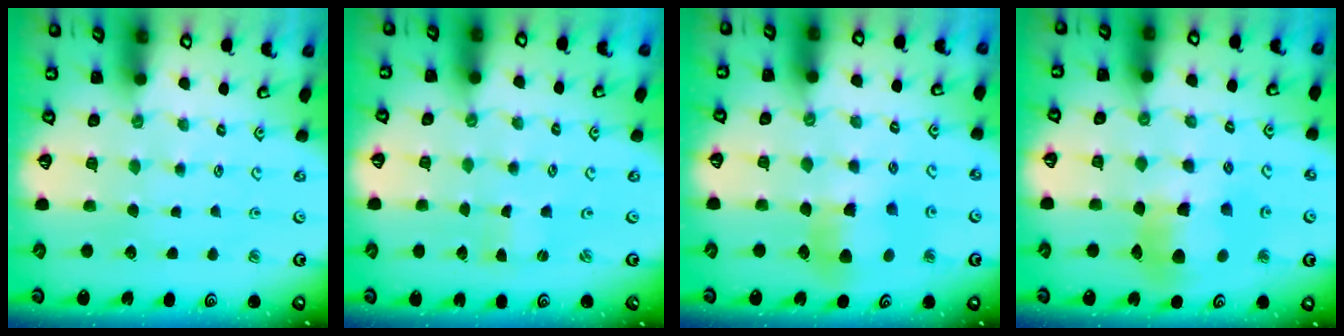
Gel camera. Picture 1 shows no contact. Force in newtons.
{"total": 0.0}
{"total": 7.0, "press": 6.9, "slide": 1.2}
{"total": 11.8, "press": 11.7, "slide": 1.9}